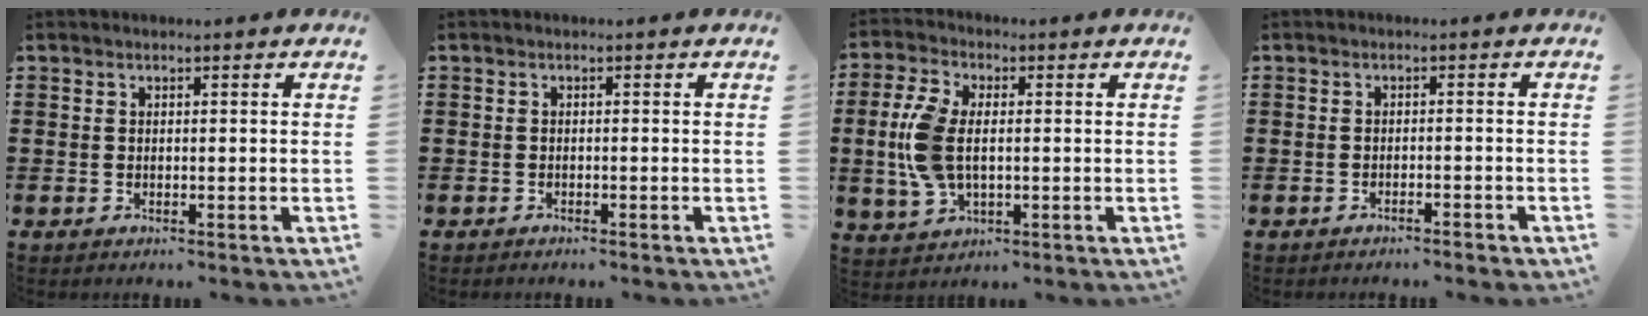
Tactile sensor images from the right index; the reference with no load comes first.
{"total": 0.7, "force": [-0.6, 0.0, 0.1], "torque": [-0.003, -0.003, -0.013]}
{"total": 8.5, "force": [-0.1, 4.7, 7.1], "torque": [-0.182, -0.001, -0.013]}
{"total": 1.3, "force": [-1.3, -0.1, 0.3], "torque": [-0.008, 0.001, -0.026]}